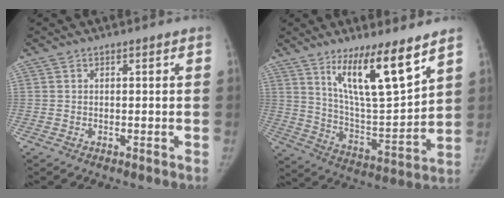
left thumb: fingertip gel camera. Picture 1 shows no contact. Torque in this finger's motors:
{"motor_torque": [0.15, 0.14, 1.46, -1.31, 0.14]}